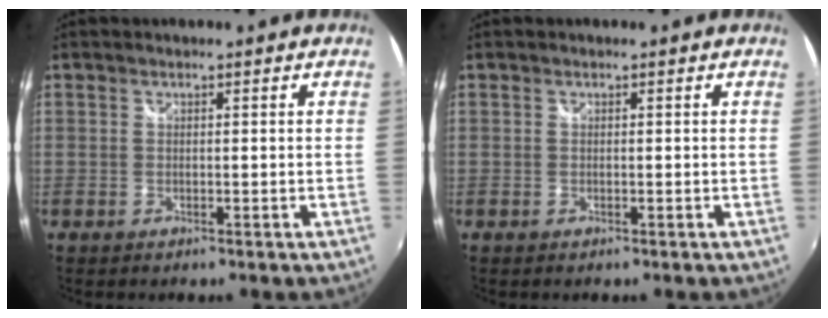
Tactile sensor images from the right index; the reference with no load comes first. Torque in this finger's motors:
{"motor_torque": [0.00, 0.00, 0.00, 0.00]}